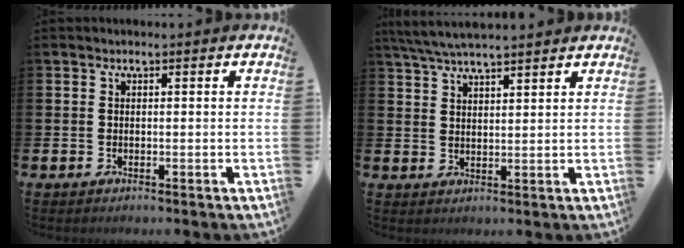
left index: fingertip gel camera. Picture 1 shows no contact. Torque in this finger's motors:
{"motor_torque": [1.03, -1.11, 0.35, 0.16]}